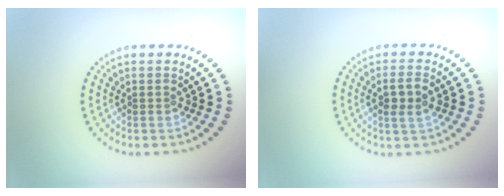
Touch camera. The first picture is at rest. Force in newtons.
{"total": 2.3, "press": 2.2, "slide": 0.7}